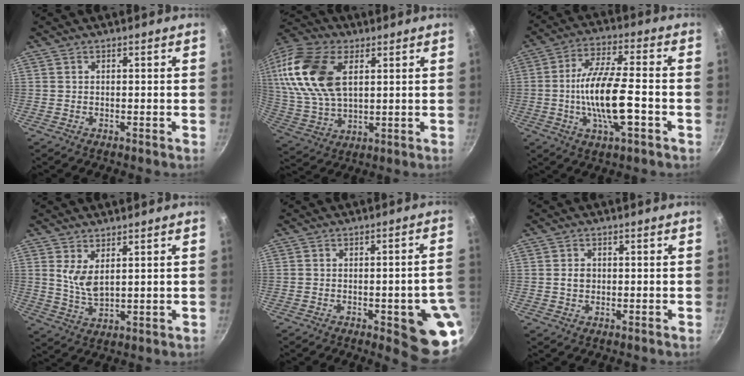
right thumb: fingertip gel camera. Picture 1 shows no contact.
{"total": 20.7, "force": [6.6, 12.3, 15.4], "torque": [-0.312, -0.005, 0.127]}
{"total": 14.2, "force": [-3.2, 4.5, 13.0], "torque": [-0.236, 0.021, -0.065]}
{"total": 5.5, "force": [2.4, 2.5, 4.3], "torque": [-0.075, -0.029, 0.053]}
{"total": 13.1, "force": [-4.1, 3.8, 11.8], "torque": [-0.102, 0.017, -0.050]}
{"total": 2.2, "force": [0.0, 1.8, 1.3], "torque": [-0.014, 0.005, -0.001]}